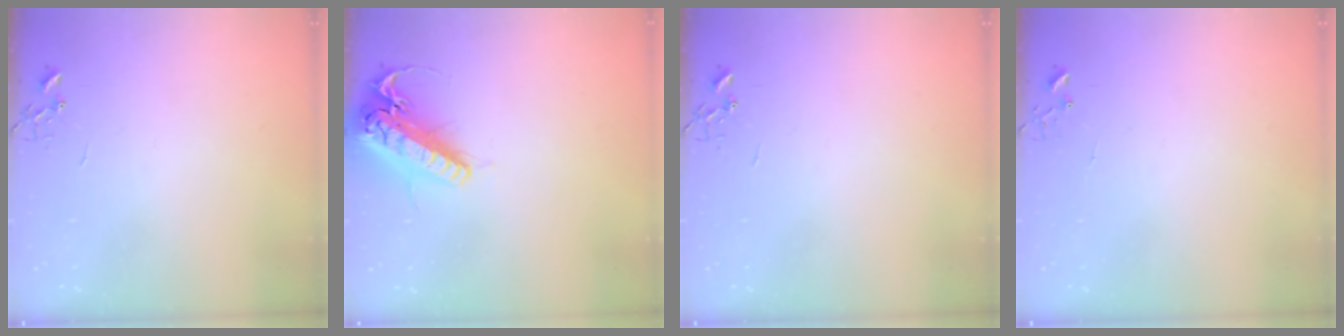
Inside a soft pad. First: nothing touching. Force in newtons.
{"total": 21.0, "press": 20.7, "slide": 3.7}
{"total": 0.0}
{"total": 5.0, "press": 5.0, "slide": 0.4}